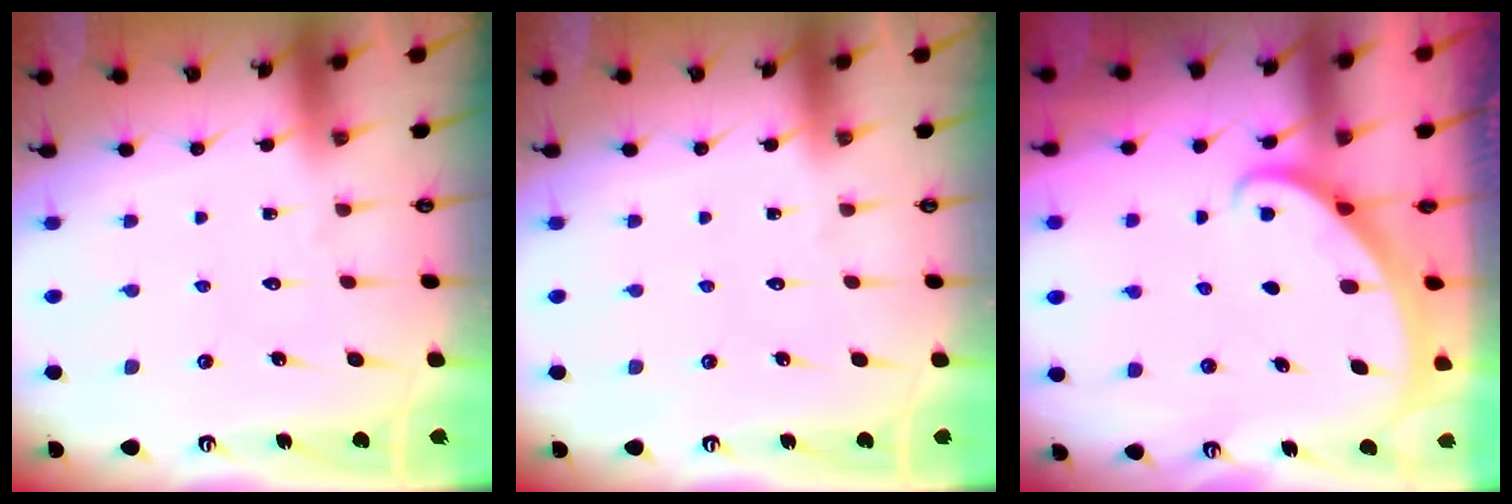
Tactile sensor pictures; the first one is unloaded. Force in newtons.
{"total": 0.0}
{"total": 1.8, "press": 1.7, "slide": 0.1}